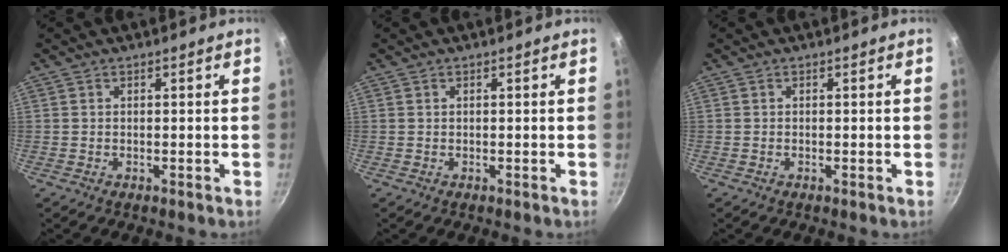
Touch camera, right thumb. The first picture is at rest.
{"total": 0.0}
{"total": 0.0}